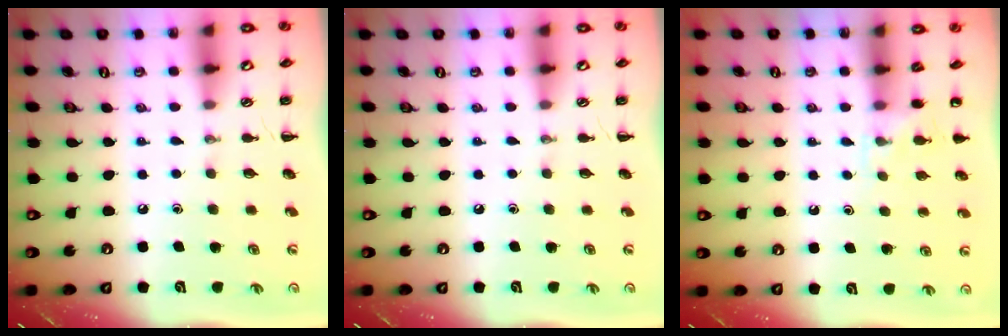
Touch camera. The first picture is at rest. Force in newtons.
{"total": 0.0}
{"total": 4.6, "press": 4.4, "slide": 1.4}